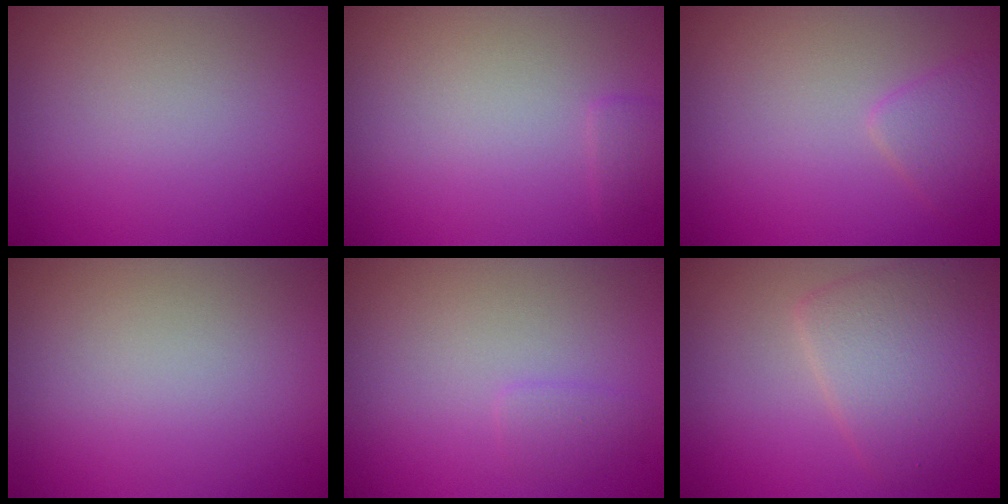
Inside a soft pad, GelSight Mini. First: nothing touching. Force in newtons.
{"total": 0.9, "press": 0.9, "slide": 0.1}
{"total": 1.9, "press": 1.9, "slide": 0.2}
{"total": 0.0}
{"total": 1.0, "press": 1.0, "slide": 0.0}
{"total": 5.2, "press": 5.2, "slide": 0.1}